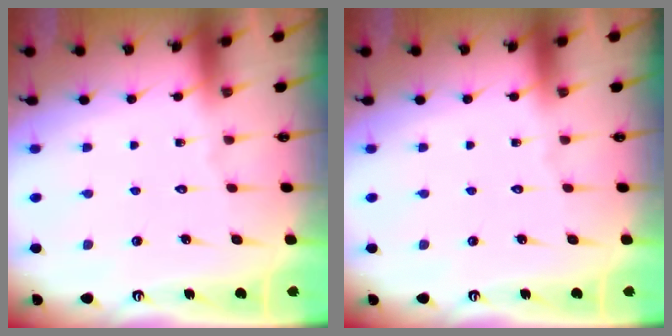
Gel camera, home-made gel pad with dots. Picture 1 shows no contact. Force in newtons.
{"total": 0.0}